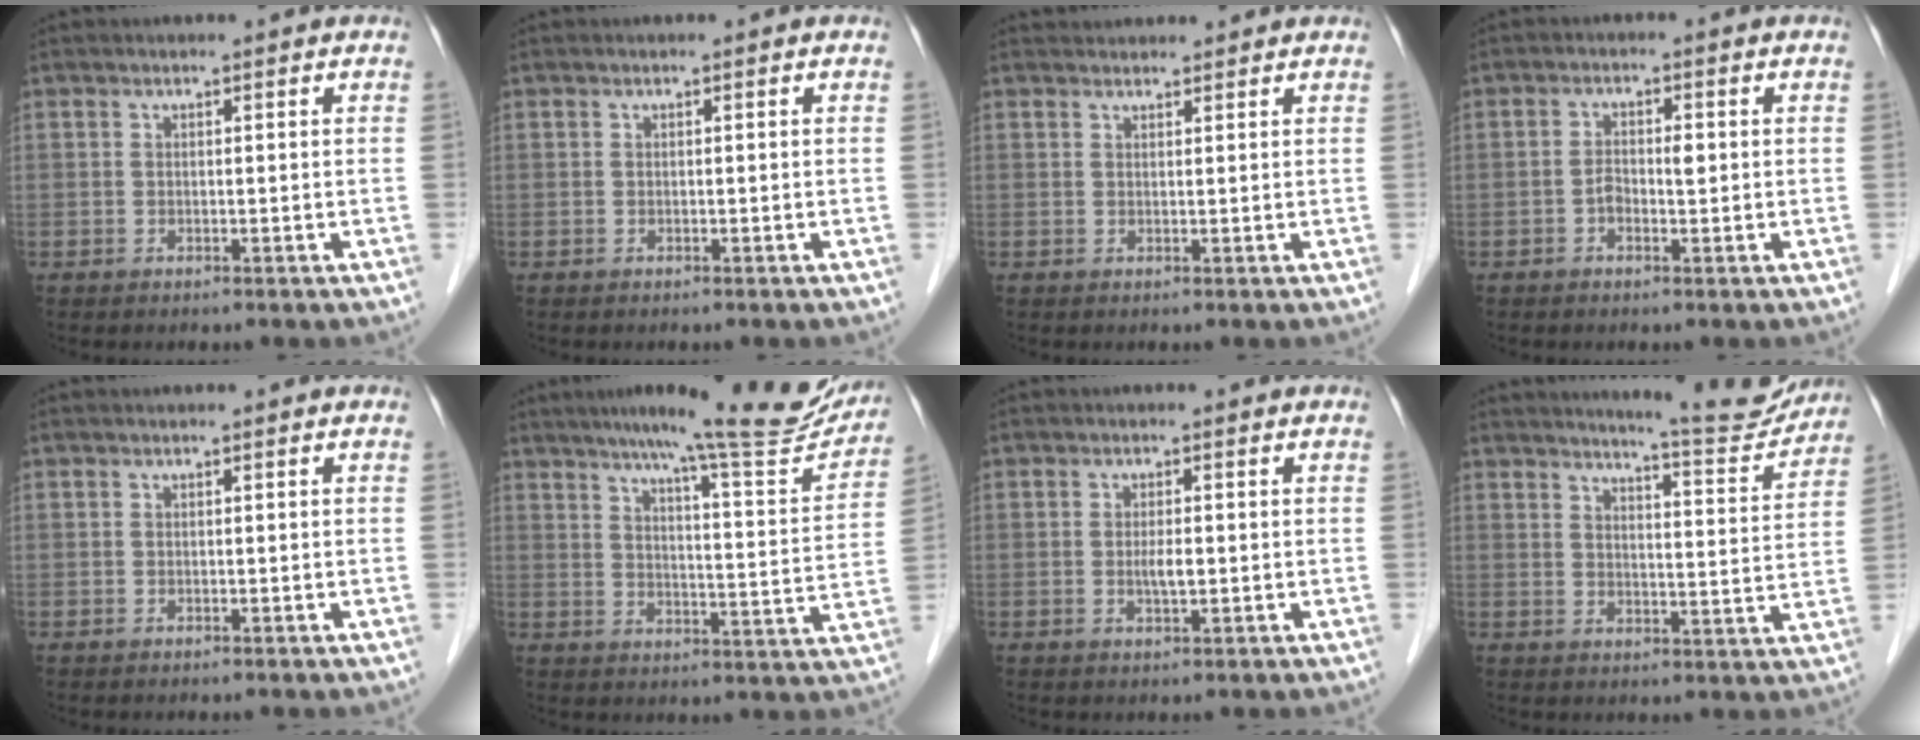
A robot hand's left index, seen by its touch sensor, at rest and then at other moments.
{"total": 0.0}
{"total": 4.0, "force": [3.8, 1.2, 0.4], "torque": [0.002, 0.029, 0.055]}
{"total": 2.7, "force": [-0.4, 1.2, 2.3], "torque": [-0.038, 0.009, -0.005]}
{"total": 0.0}
{"total": 19.5, "force": [17.1, 1.4, 9.2], "torque": [-0.116, -0.037, 0.217]}
{"total": 2.1, "force": [-0.3, 0.7, 2.0], "torque": [-0.035, -0.004, -0.003]}
{"total": 11.0, "force": [10.6, 0.5, 2.6], "torque": [-0.028, -0.026, 0.130]}